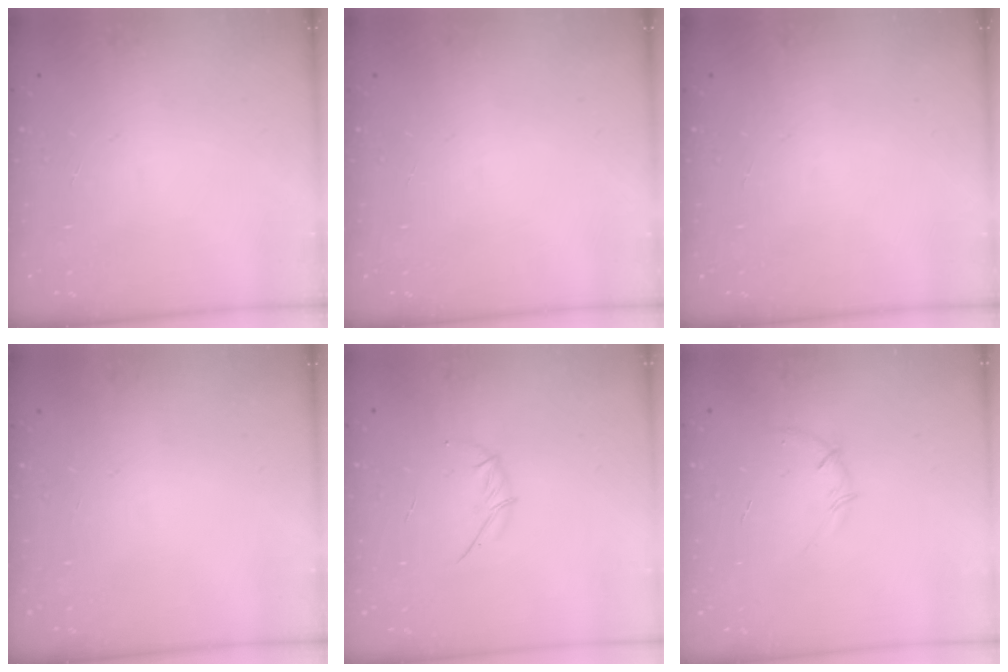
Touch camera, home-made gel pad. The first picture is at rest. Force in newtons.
{"total": 0.0}
{"total": 0.0}
{"total": 0.0}
{"total": 3.9, "press": 3.8, "slide": 0.8}
{"total": 3.6, "press": 3.4, "slide": 1.2}